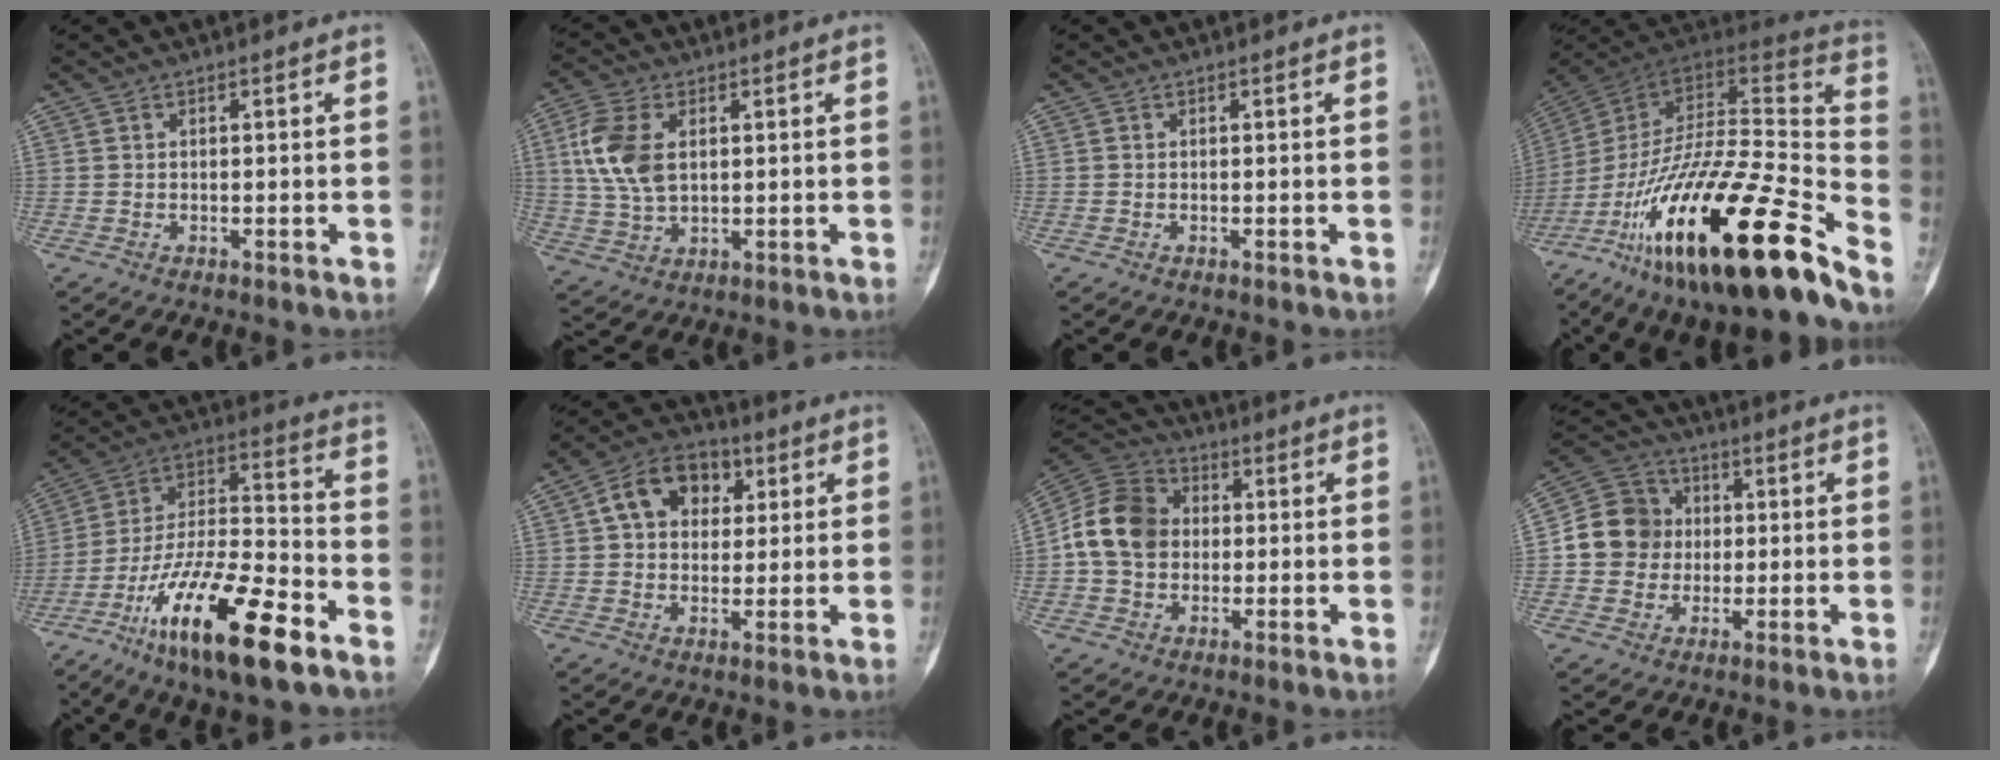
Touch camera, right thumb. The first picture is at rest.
{"total": 8.8, "force": [1.8, 6.0, 6.2], "torque": [-0.125, 0.002, 0.039]}
{"total": 0.0}
{"total": 34.2, "force": [-20.3, 8.1, 26.3], "torque": [-0.385, 0.060, -0.334]}
{"total": 22.8, "force": [-12.7, 6.1, 17.9], "torque": [-0.345, 0.055, -0.227]}
{"total": 11.4, "force": [3.3, 8.5, 6.9], "torque": [-0.081, 0.009, 0.045]}
{"total": 12.6, "force": [0.3, 10.2, 7.3], "torque": [-0.115, 0.026, -0.006]}
{"total": 11.1, "force": [0.2, 10.3, 4.2], "torque": [-0.049, 0.022, -0.005]}